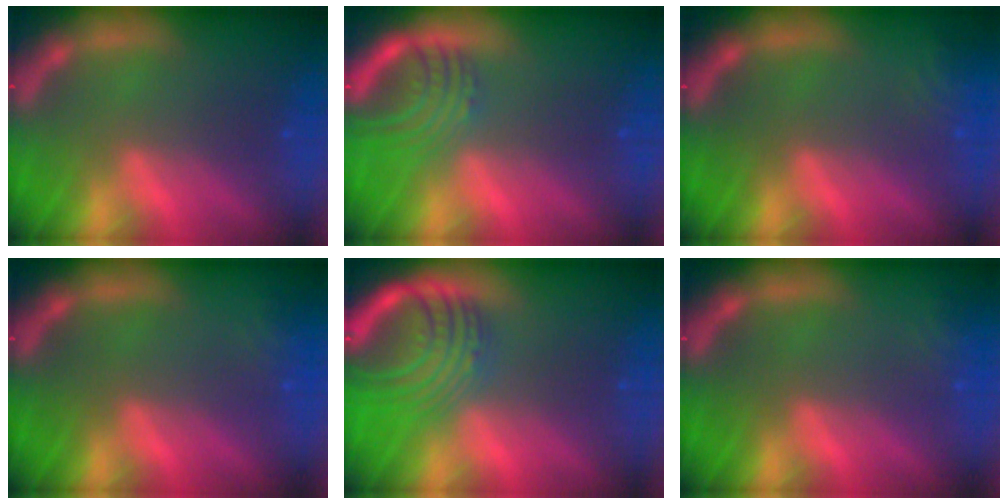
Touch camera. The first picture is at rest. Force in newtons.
{"total": 5.0}
{"total": 2.4}
{"total": 1.4}
{"total": 8.5}
{"total": 1.4}